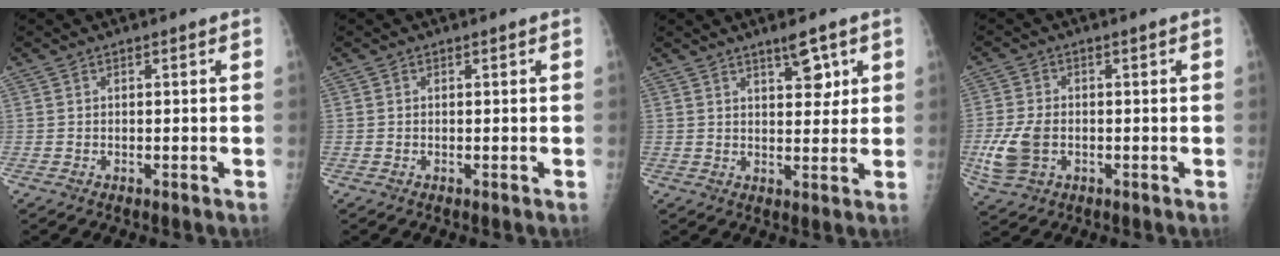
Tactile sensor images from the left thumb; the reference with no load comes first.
{"total": 0.0}
{"total": 5.1, "force": [3.0, 1.8, 3.7], "torque": [-0.042, -0.018, 0.045]}
{"total": 7.4, "force": [-1.4, 5.0, 5.3], "torque": [-0.122, 0.000, -0.023]}